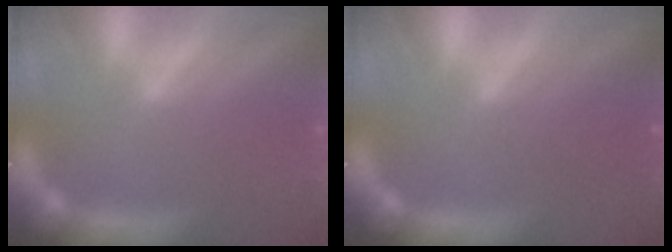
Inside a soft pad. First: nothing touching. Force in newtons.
{"total": 2.0}